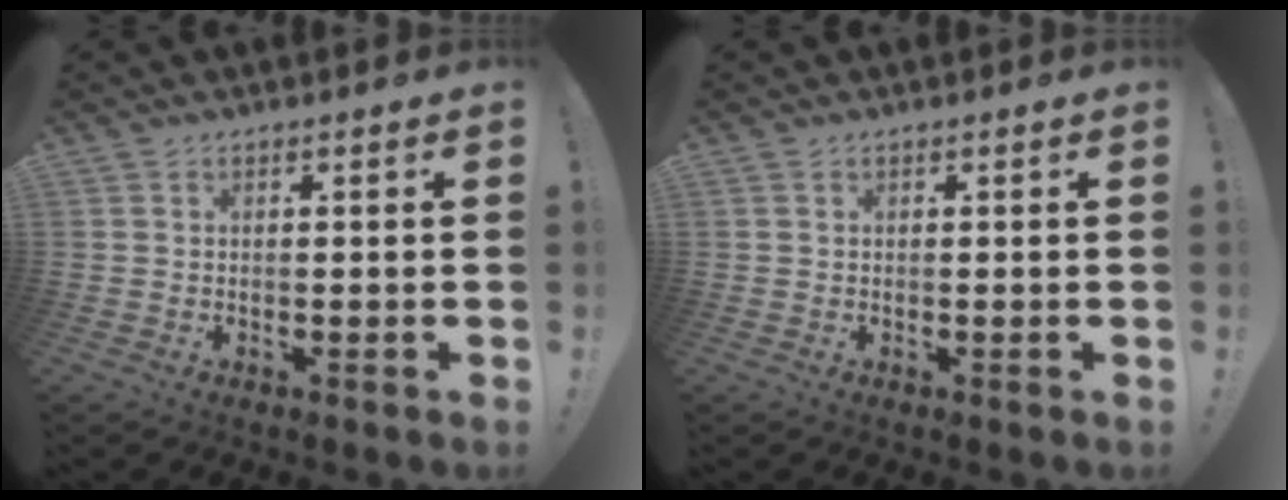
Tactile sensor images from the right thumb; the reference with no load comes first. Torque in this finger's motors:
{"motor_torque": [-0.11, 0.01, -0.07, 0.26, -0.04]}